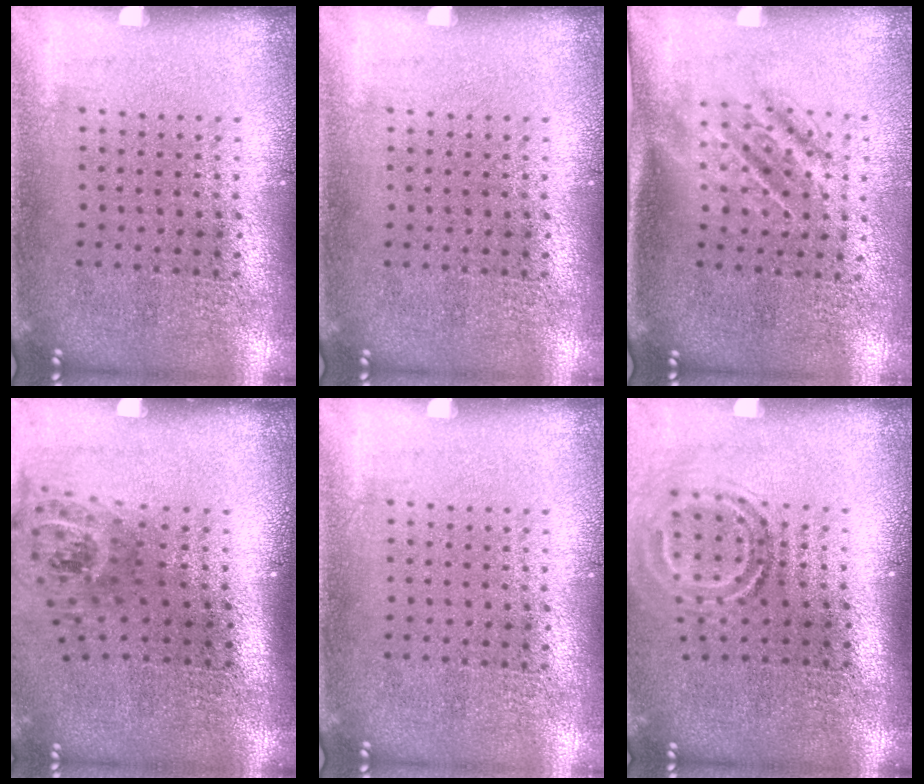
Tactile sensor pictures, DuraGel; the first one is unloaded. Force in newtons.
{"total": 0.0}
{"total": 1.6, "press": 1.2, "slide": 1.0}
{"total": 1.9, "press": 1.4, "slide": 1.3}
{"total": 0.0}
{"total": 1.7, "press": 1.1, "slide": 1.3}